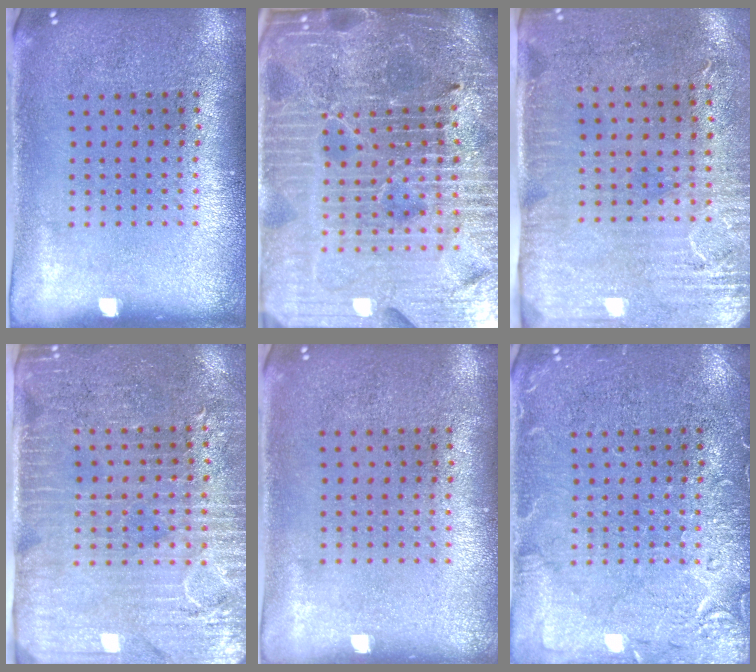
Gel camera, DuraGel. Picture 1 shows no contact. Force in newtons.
{"total": 6.9, "press": 6.0, "slide": 3.3}
{"total": 2.9, "press": 2.4, "slide": 1.6}
{"total": 3.7, "press": 3.2, "slide": 1.7}
{"total": 0.0}
{"total": 3.8, "press": 3.8, "slide": 0.6}